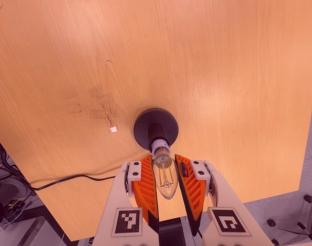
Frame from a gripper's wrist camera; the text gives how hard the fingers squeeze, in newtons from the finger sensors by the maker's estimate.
{"total": 12.6, "left": 12.8, "right": 12.3}